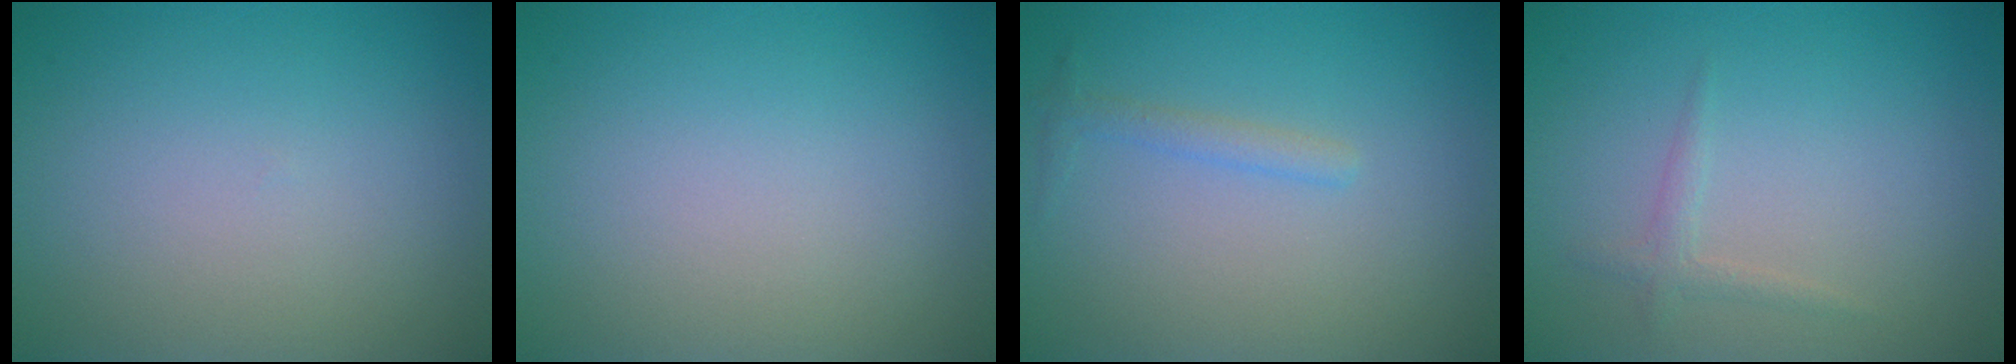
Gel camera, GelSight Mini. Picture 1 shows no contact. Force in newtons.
{"total": 0.0}
{"total": 1.2, "press": 1.2, "slide": 0.0}
{"total": 1.1, "press": 1.1, "slide": 0.0}